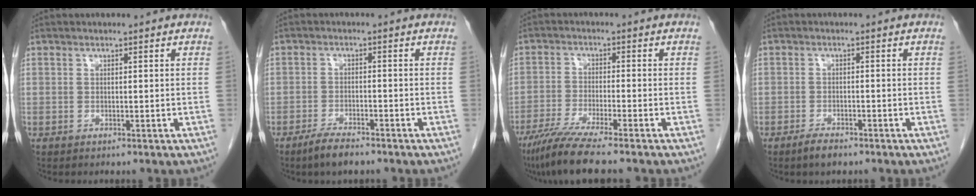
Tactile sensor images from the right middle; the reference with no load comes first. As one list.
[{"total": 4.1, "force": [-3.3, 0.8, 2.3], "torque": [-0.053, -0.006, -0.058]}, {"total": 8.8, "force": [-7.0, -0.5, 5.3], "torque": [-0.092, -0.030, -0.120]}, {"total": 2.5, "force": [-2.0, 0.7, 1.4], "torque": [-0.033, -0.004, -0.032]}]